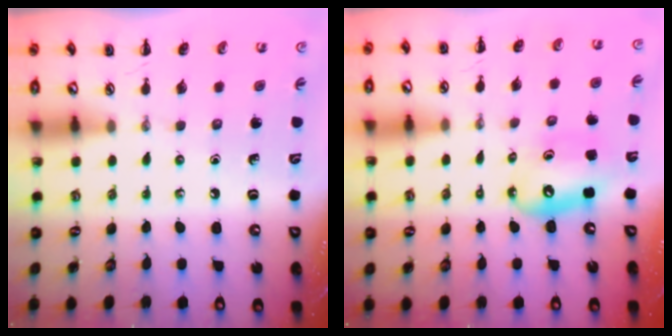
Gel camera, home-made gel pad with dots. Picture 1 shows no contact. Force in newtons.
{"total": 11.4, "press": 11.0, "slide": 3.0}